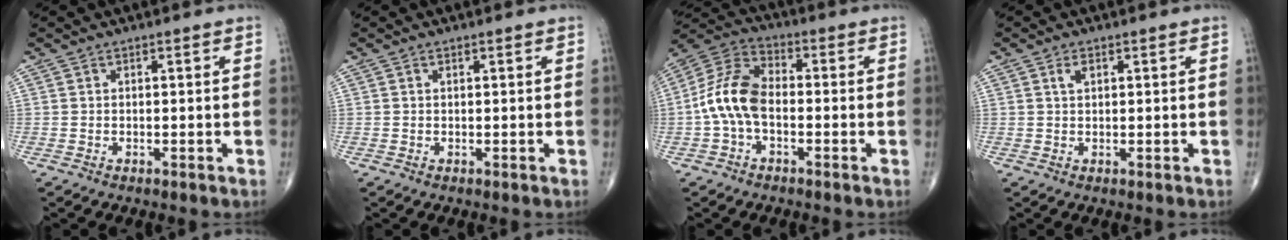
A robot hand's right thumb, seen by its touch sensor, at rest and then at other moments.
{"total": 0.0}
{"total": 10.9, "force": [-1.6, 6.4, 8.6], "torque": [-0.172, 0.035, -0.043]}
{"total": 1.7, "force": [0.7, 0.9, 1.2], "torque": [-0.023, 0.002, 0.015]}